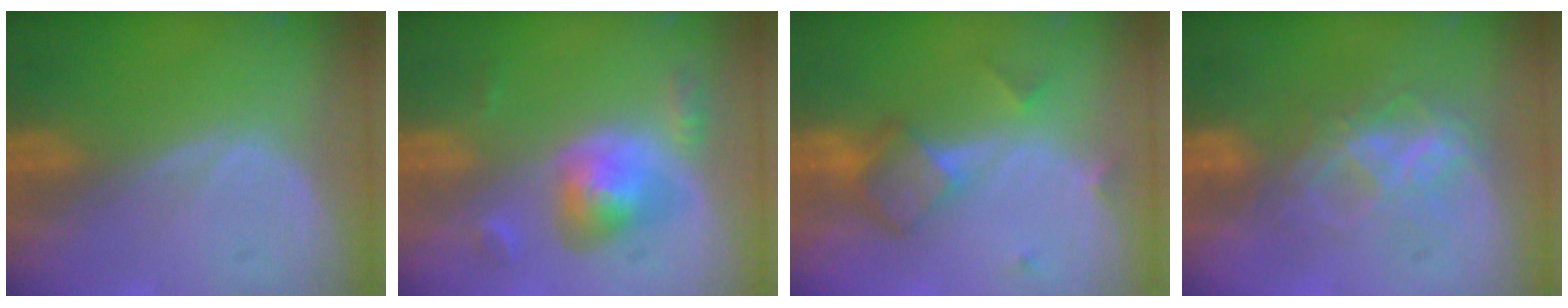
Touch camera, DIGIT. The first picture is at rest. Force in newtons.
{"total": 6.1, "press": 5.6, "slide": 2.4}
{"total": 5.8, "press": 5.4, "slide": 2.2}
{"total": 7.2, "press": 6.1, "slide": 3.8}